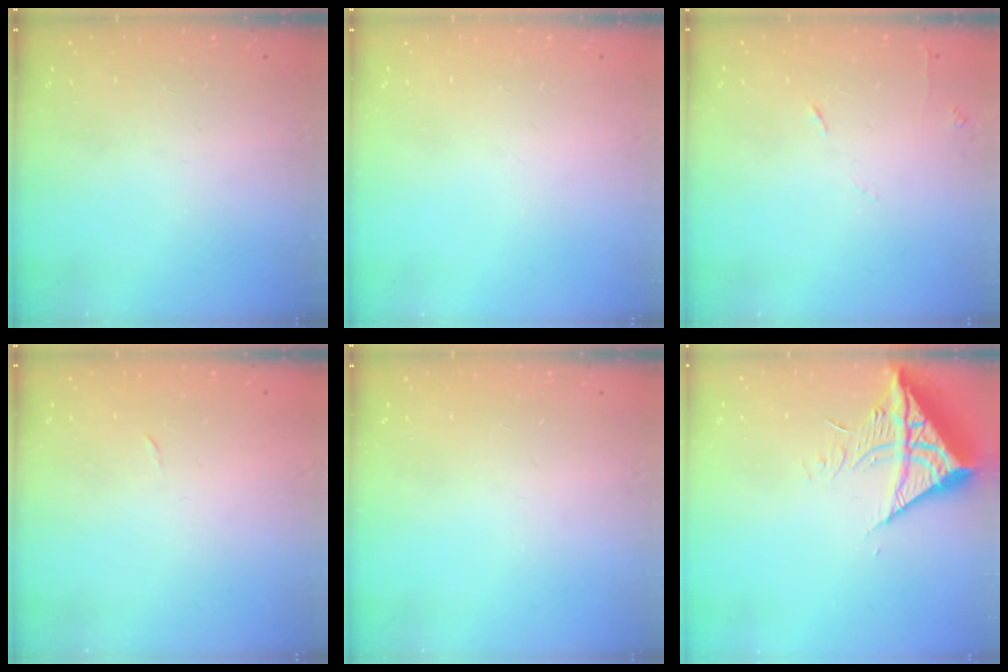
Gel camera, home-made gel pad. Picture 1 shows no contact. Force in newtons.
{"total": 0.0}
{"total": 6.6, "press": 6.6, "slide": 0.8}
{"total": 2.3, "press": 2.3, "slide": 0.4}
{"total": 0.0}
{"total": 11.9, "press": 11.8, "slide": 1.4}